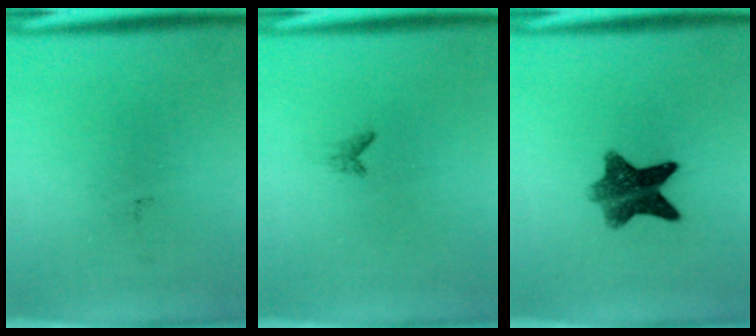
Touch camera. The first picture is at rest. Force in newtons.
{"total": 0.6}
{"total": 8.1}